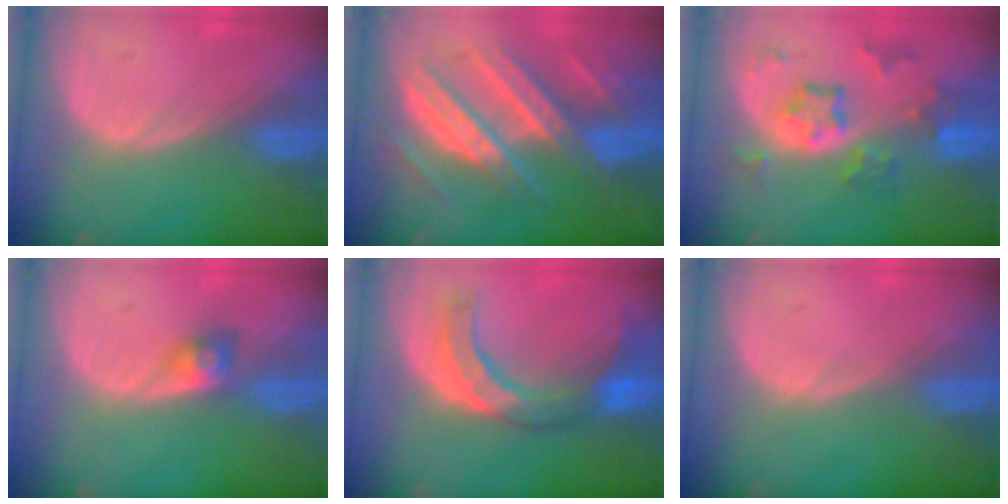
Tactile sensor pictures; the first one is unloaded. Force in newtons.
{"total": 11.1, "press": 11.0, "slide": 1.0}
{"total": 7.4, "press": 6.6, "slide": 3.3}
{"total": 3.0, "press": 2.6, "slide": 1.5}
{"total": 8.2, "press": 8.2, "slide": 0.6}
{"total": 0.0}